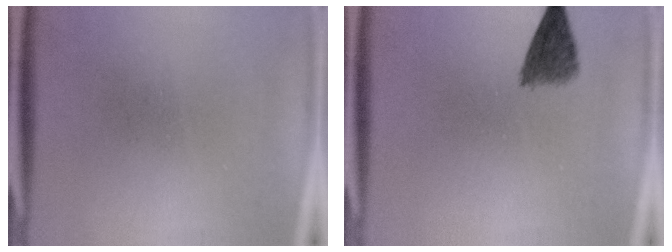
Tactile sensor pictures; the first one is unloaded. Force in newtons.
{"total": 4.0}